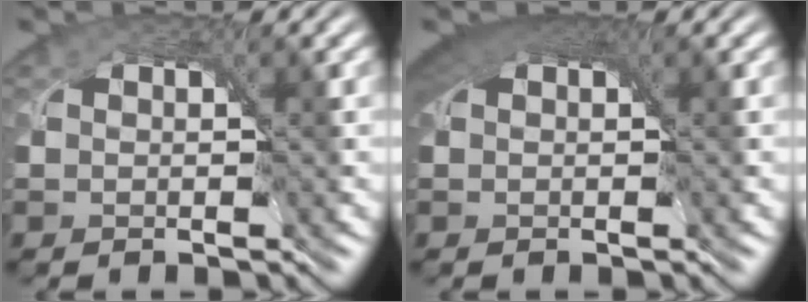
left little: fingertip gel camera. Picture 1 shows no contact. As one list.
[{"total": 5.3, "force": [2.8, 2.7, 3.6], "torque": [-0.066, 0.015, 0.033]}]